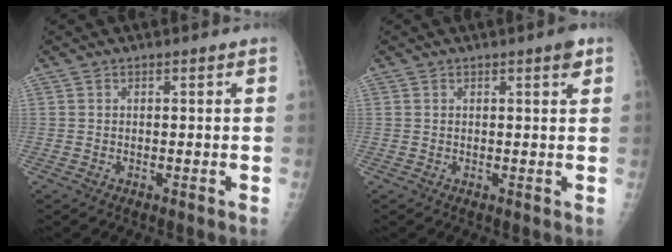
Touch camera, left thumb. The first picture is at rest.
{"total": 2.0, "force": [1.2, 0.3, 1.6], "torque": [-0.023, -0.004, 0.013]}